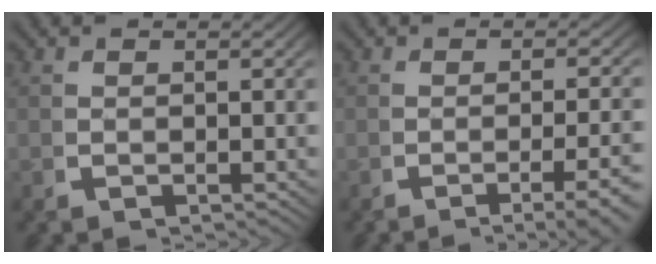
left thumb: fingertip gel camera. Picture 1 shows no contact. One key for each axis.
{"total": 5.1, "fx": -3.0, "fy": 1.0, "fz": 3.9, "tx": -0.058, "ty": -0.002, "tz": -0.046}